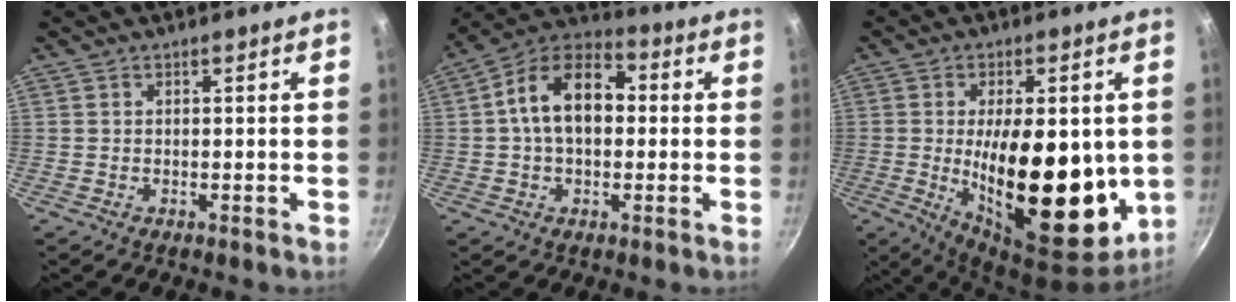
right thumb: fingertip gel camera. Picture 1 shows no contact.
{"total": 14.0, "force": [1.2, 9.1, 10.5], "torque": [-0.141, 0.033, -0.002]}
{"total": 22.5, "force": [-1.3, 10.3, 20.0], "torque": [-0.282, -0.025, -0.012]}